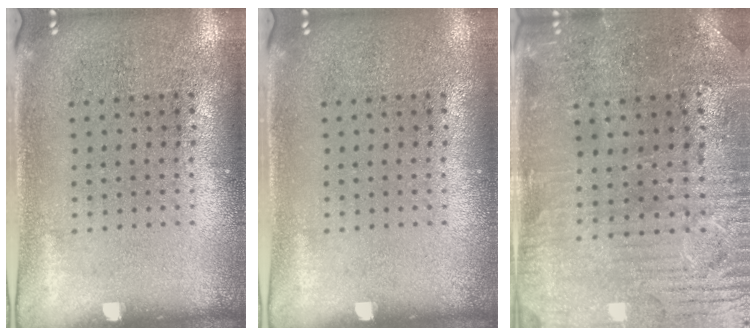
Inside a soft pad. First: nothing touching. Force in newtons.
{"total": 0.0}
{"total": 1.5, "press": 1.3, "slide": 0.6}